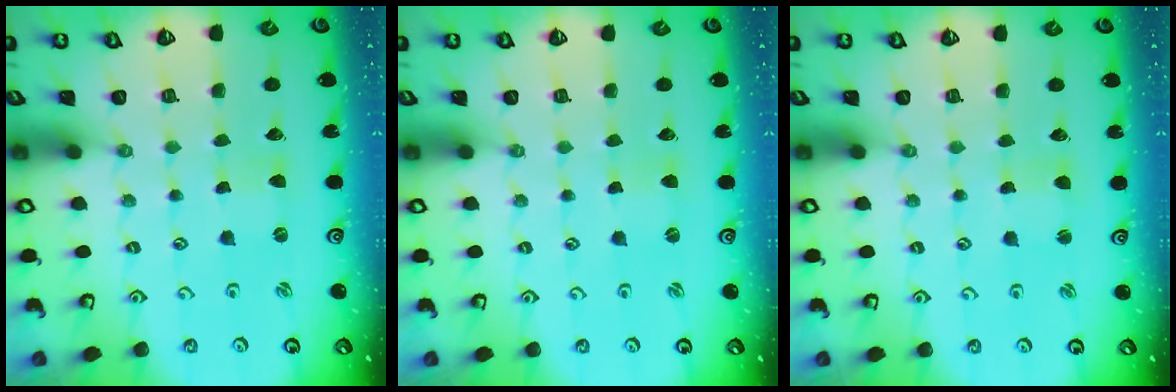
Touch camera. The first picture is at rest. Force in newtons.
{"total": 1.2, "press": 1.2, "slide": 0.4}
{"total": 1.1, "press": 1.0, "slide": 0.2}